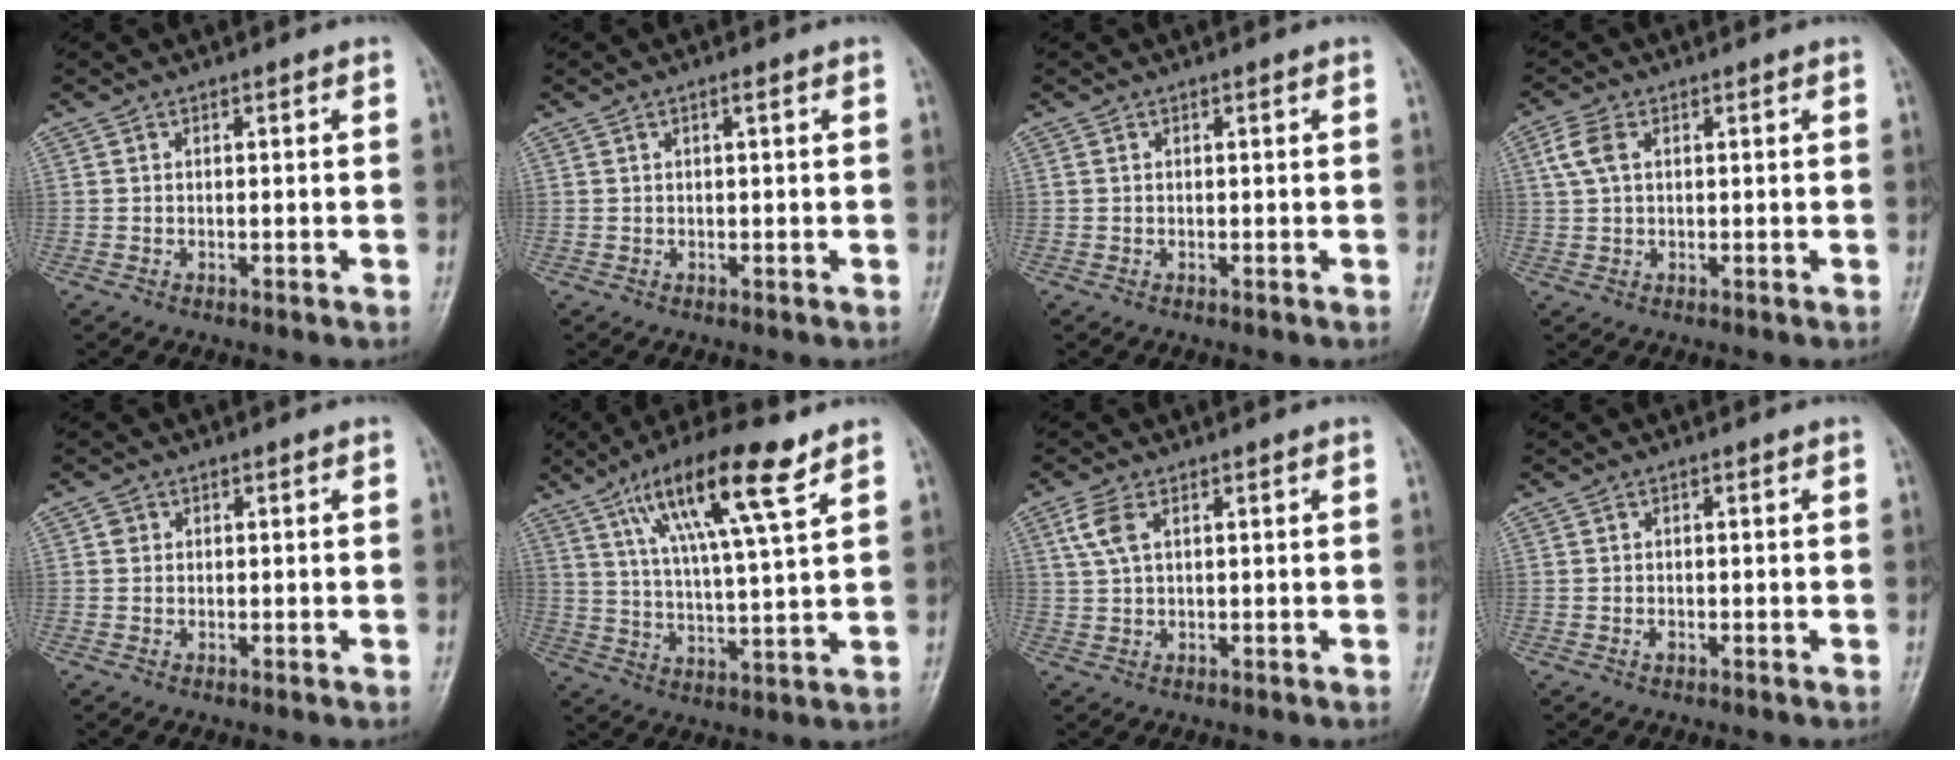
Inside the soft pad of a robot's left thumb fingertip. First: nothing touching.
{"total": 0.7, "force": [0.3, 0.0, 0.6], "torque": [-0.010, 0.003, 0.002]}
{"total": 0.0}
{"total": 4.0, "force": [1.2, 2.3, 3.0], "torque": [-0.077, 0.012, 0.024]}
{"total": 1.0, "force": [0.2, 0.9, 0.3], "torque": [0.002, 0.001, 0.002]}
{"total": 16.1, "force": [8.9, 2.8, 13.1], "torque": [-0.224, -0.024, 0.157]}
{"total": 3.9, "force": [1.5, 1.8, 3.1], "torque": [-0.079, 0.010, 0.034]}
{"total": 0.7, "force": [-0.3, 0.4, 0.5], "torque": [-0.005, 0.001, -0.006]}